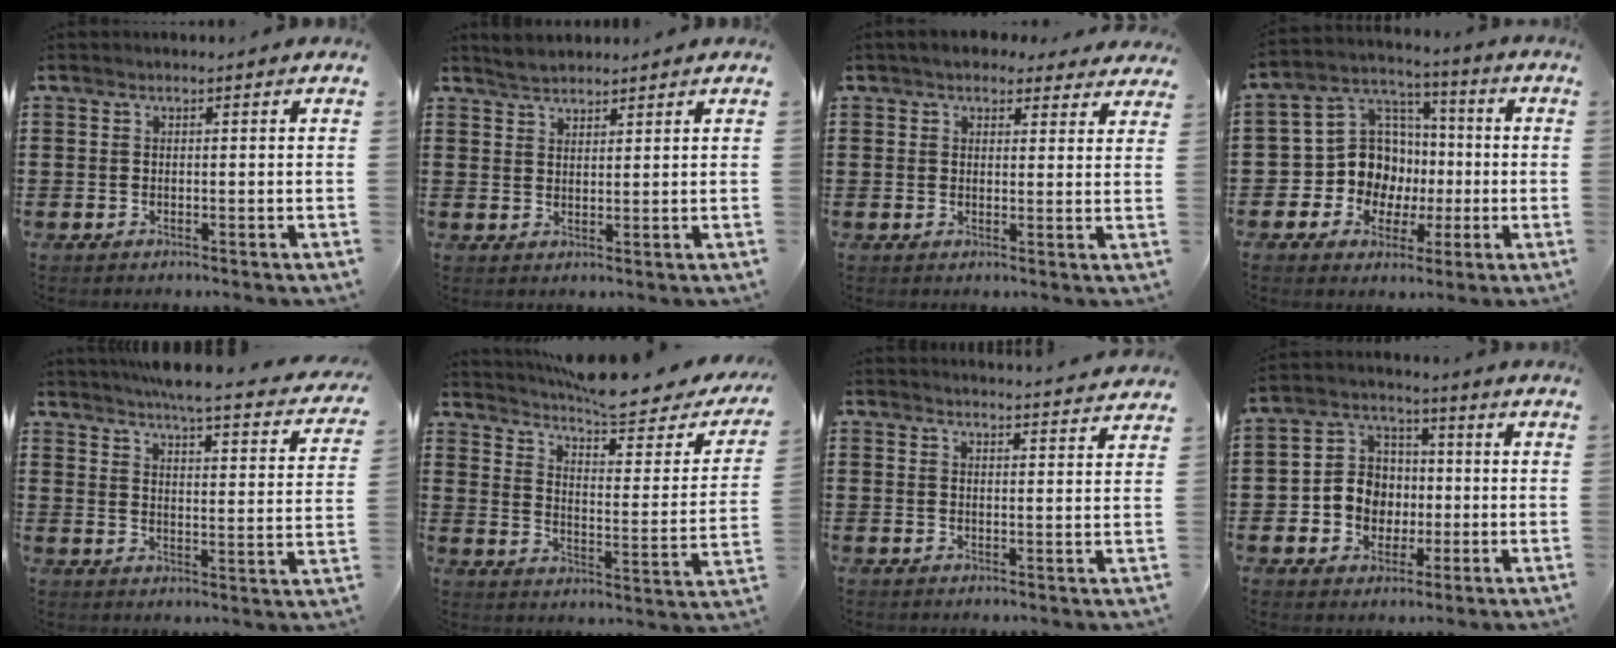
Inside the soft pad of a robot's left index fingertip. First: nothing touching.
{"total": 2.4, "force": [2.3, 0.6, 0.4], "torque": [-0.013, 0.005, 0.046]}
{"total": 3.7, "force": [3.2, 1.6, 1.1], "torque": [-0.025, -0.004, 0.057]}
{"total": 10.5, "force": [-1.3, 9.9, 3.5], "torque": [-0.107, 0.009, -0.021]}
{"total": 4.5, "force": [4.1, -0.6, 1.8], "torque": [-0.050, -0.040, 0.061]}
{"total": 7.4, "force": [6.5, 0.9, 3.3], "torque": [-0.080, -0.044, 0.108]}
{"total": 2.9, "force": [2.9, -0.6, 0.1], "torque": [-0.011, -0.017, 0.052]}
{"total": 7.1, "force": [-0.7, 6.8, 2.1], "torque": [-0.061, 0.017, -0.013]}